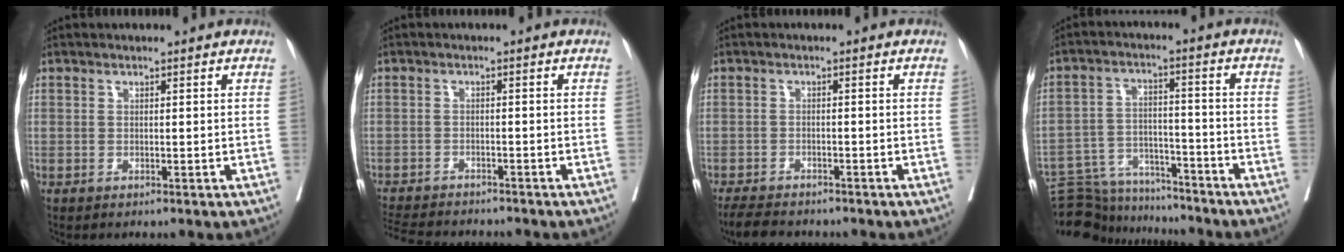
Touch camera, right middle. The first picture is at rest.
{"total": 11.3, "force": [-10.3, 2.2, 4.1], "torque": [-0.086, -0.010, -0.149]}
{"total": 7.1, "force": [-6.3, 1.6, 2.8], "torque": [-0.048, -0.014, -0.097]}
{"total": 13.2, "force": [-12.7, 3.1, 2.0], "torque": [-0.038, 0.025, -0.199]}